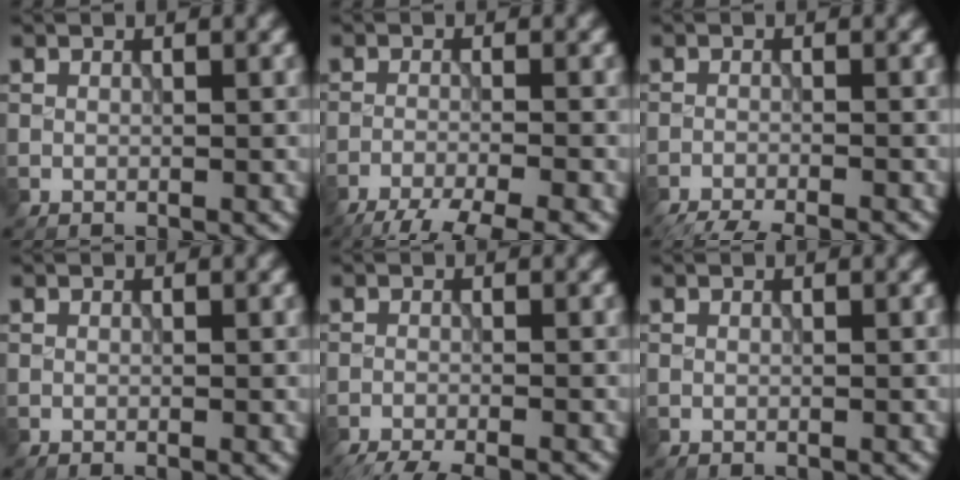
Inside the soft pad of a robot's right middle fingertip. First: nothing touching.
{"total": 7.8, "force": [-6.4, 1.4, 4.2], "torque": [-0.070, -0.023, -0.102]}
{"total": 7.5, "force": [-6.9, 1.5, 2.6], "torque": [-0.031, -0.017, -0.099]}
{"total": 0.7, "force": [-0.2, 0.2, 0.7], "torque": [-0.007, -0.005, -0.005]}
{"total": 6.2, "force": [-5.4, 1.2, 2.7], "torque": [-0.038, -0.026, -0.082]}
{"total": 0.0}